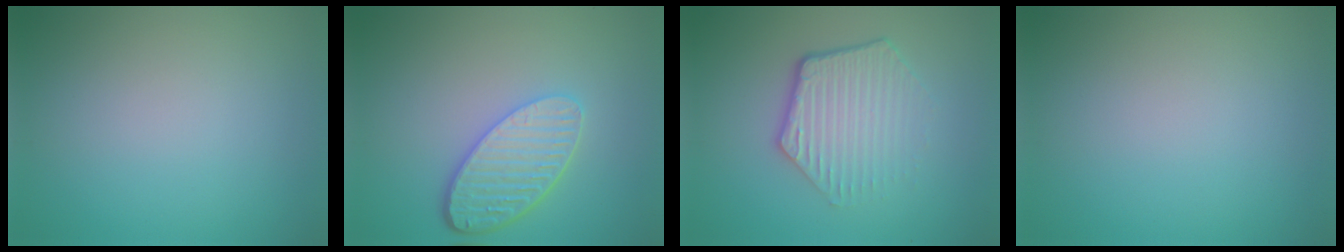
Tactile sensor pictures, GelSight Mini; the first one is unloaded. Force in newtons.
{"total": 4.8, "press": 3.9, "slide": 2.8}
{"total": 4.5, "press": 3.2, "slide": 3.1}
{"total": 0.0}